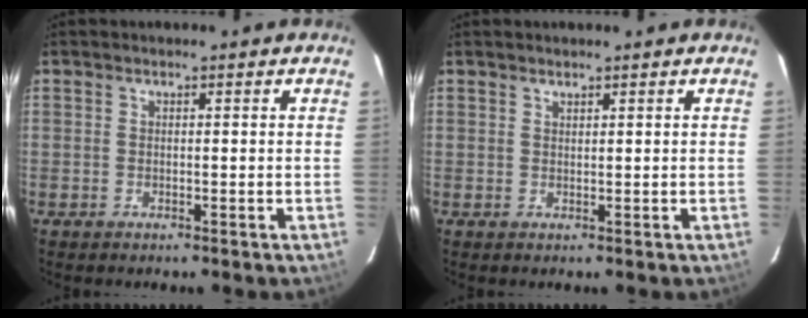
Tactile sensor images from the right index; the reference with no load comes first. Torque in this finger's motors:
{"motor_torque": [-0.16, 0.05, -0.03, 0.00]}